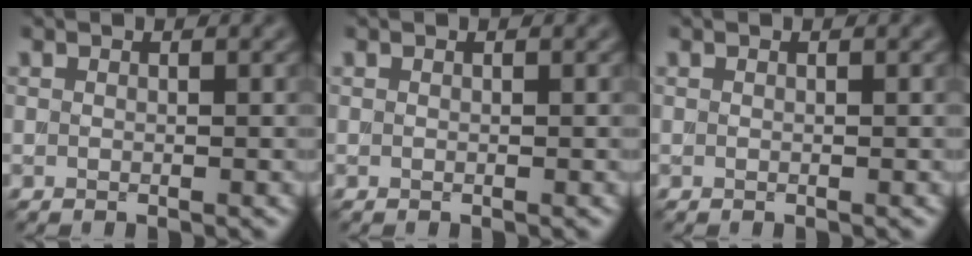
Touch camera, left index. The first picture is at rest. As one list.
[{"total": 0.0}, {"total": 0.0}]